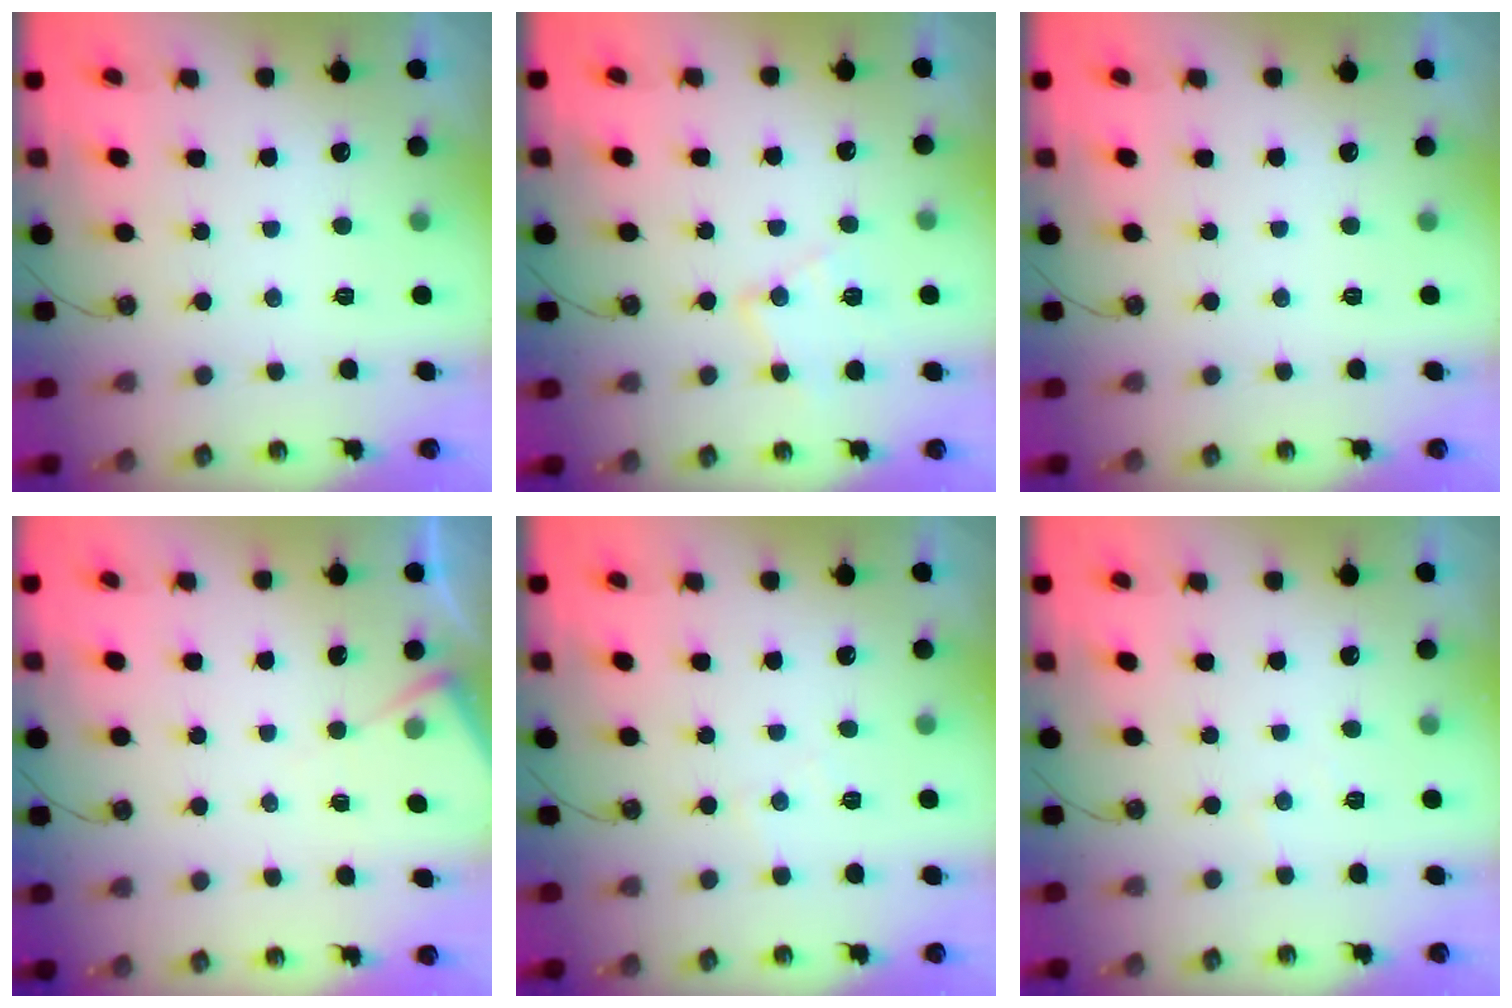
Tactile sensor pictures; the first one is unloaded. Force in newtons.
{"total": 8.6, "press": 8.6, "slide": 0.4}
{"total": 0.0}
{"total": 5.1, "press": 5.1, "slide": 0.6}
{"total": 3.0, "press": 2.9, "slide": 0.5}
{"total": 2.1, "press": 2.1, "slide": 0.4}